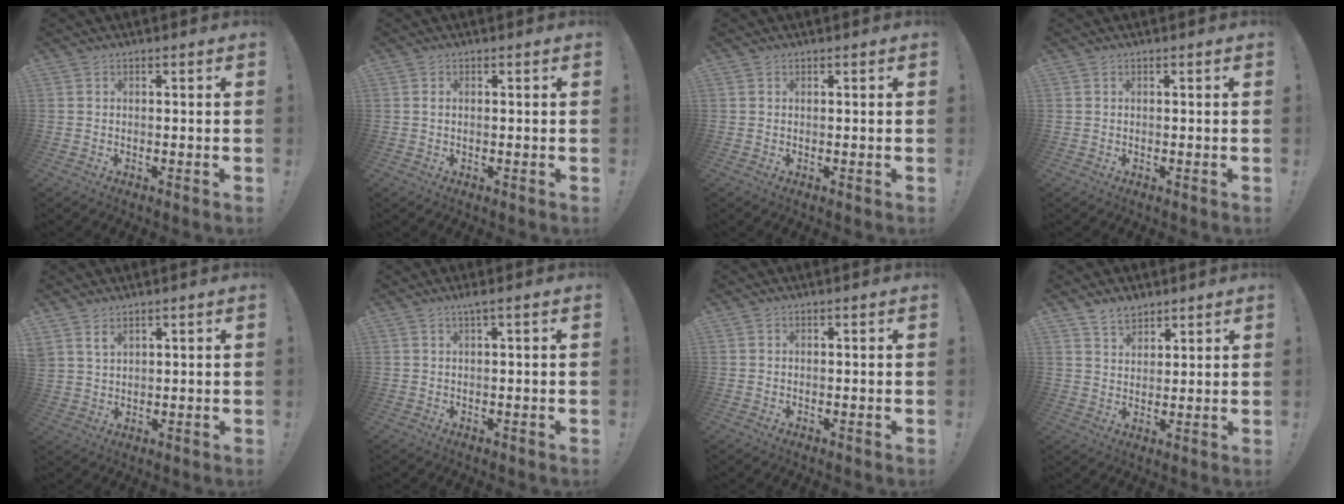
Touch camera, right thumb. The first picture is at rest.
{"total": 0.7, "force": [0.1, 0.2, 0.7], "torque": [-0.016, 0.002, 0.001]}
{"total": 0.0}
{"total": 0.0}
{"total": 3.5, "force": [2.7, 1.6, 1.5], "torque": [-0.029, -0.015, 0.052]}
{"total": 2.1, "force": [0.8, -0.2, 1.9], "torque": [-0.032, -0.002, 0.011]}
{"total": 0.6, "force": [0.2, 0.5, -0.2], "torque": [0.008, 0.000, 0.003]}
{"total": 6.0, "force": [4.8, 3.1, 1.5], "torque": [-0.023, -0.028, 0.091]}